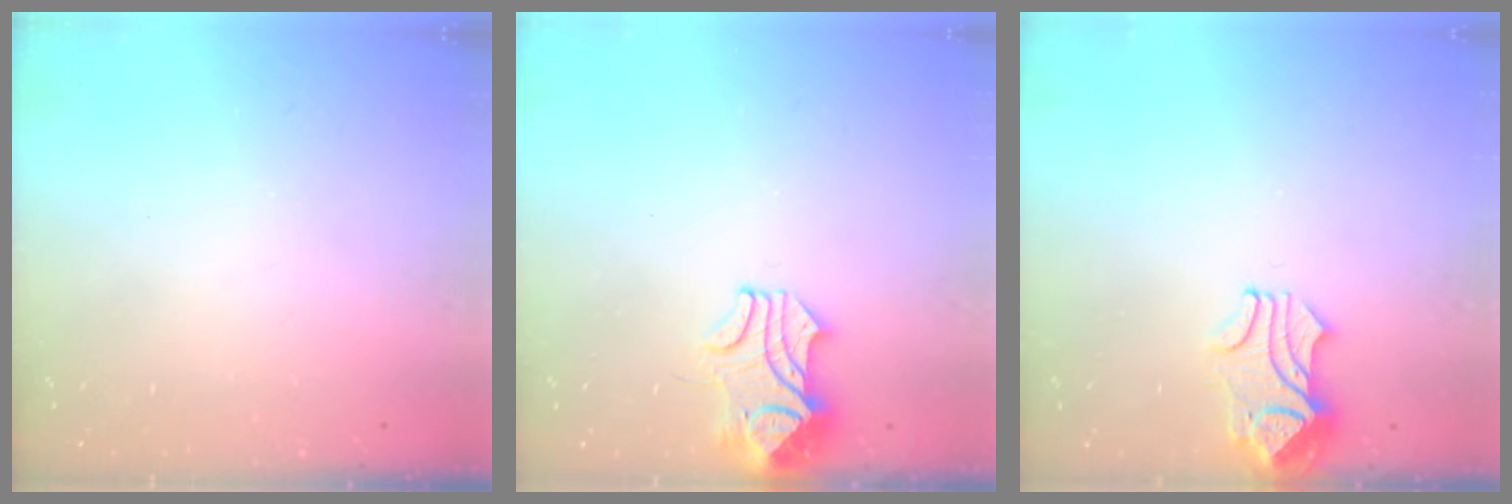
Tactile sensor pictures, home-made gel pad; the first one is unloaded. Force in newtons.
{"total": 2.5, "press": 2.3, "slide": 1.0}
{"total": 2.1, "press": 2.0, "slide": 0.7}